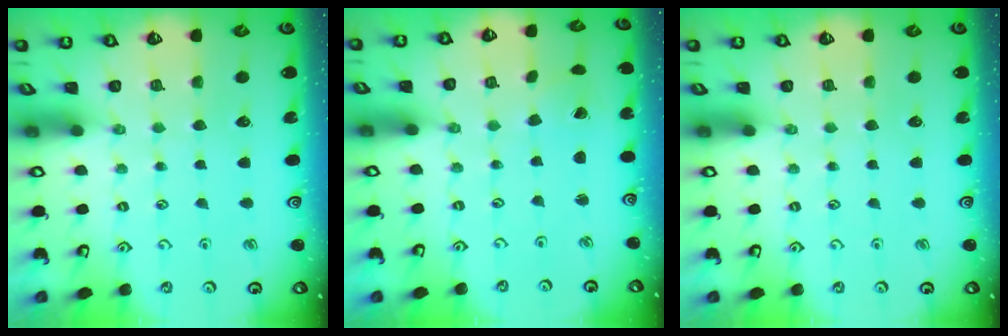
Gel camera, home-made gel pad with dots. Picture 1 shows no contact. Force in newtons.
{"total": 0.0}
{"total": 0.0}